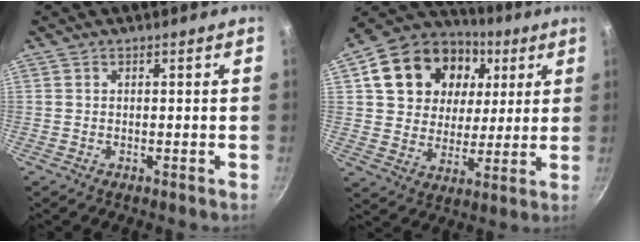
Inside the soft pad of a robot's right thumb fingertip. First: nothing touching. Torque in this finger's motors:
{"motor_torque": [-0.46, 0.91, 0.10, 0.20, 0.11]}